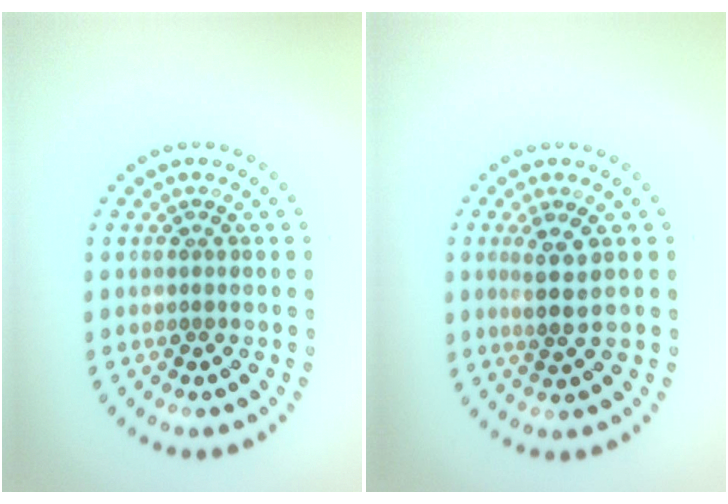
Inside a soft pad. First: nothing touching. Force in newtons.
{"total": 2.4, "press": 2.0, "slide": 1.3}